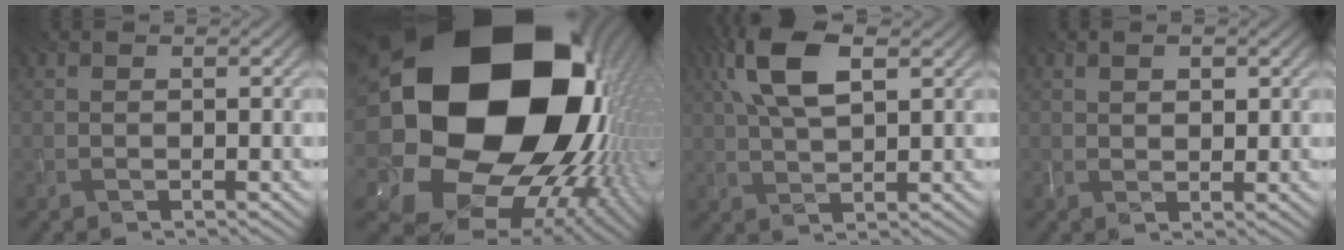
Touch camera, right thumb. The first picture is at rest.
{"total": 26.3, "force": [4.4, 20.6, 15.7], "torque": [-0.347, -0.071, 0.078]}
{"total": 9.4, "force": [3.6, 3.9, 7.8], "torque": [-0.177, 0.018, 0.066]}
{"total": 2.2, "force": [1.0, 1.1, 1.6], "torque": [-0.029, 0.000, 0.020]}